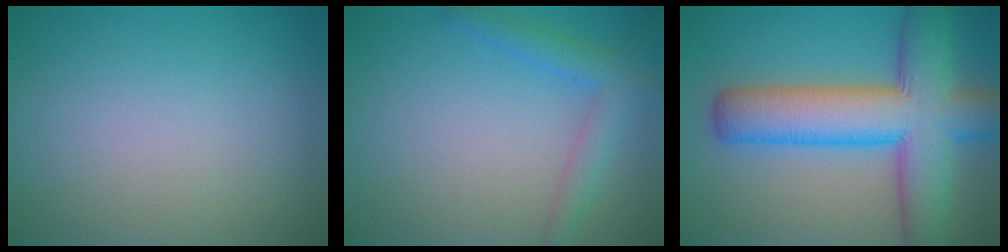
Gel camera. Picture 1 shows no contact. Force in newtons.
{"total": 2.9, "press": 2.9, "slide": 0.1}
{"total": 11.1, "press": 11.1, "slide": 0.4}